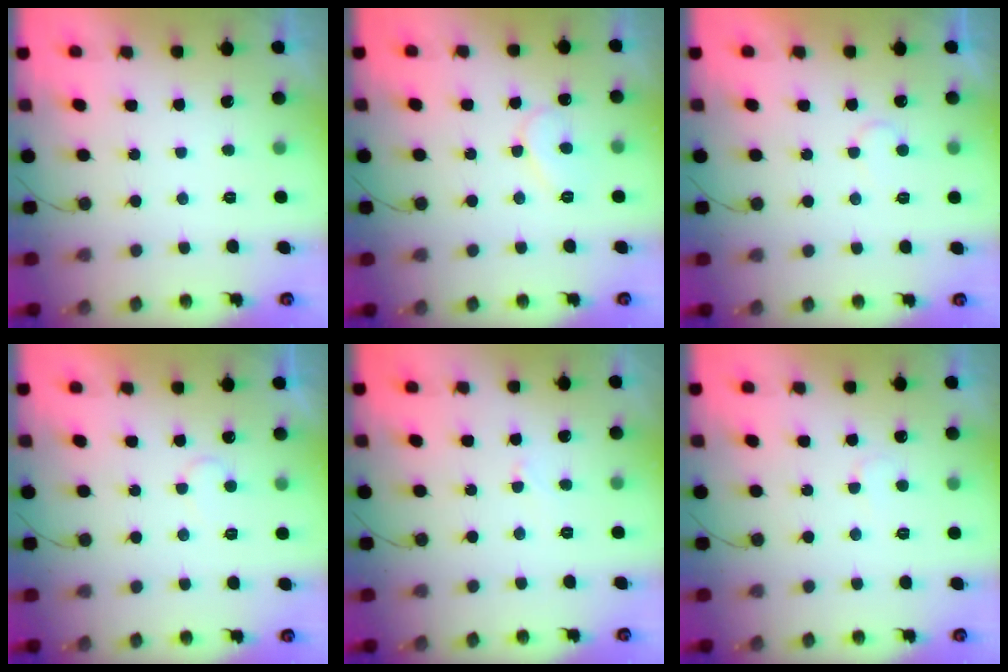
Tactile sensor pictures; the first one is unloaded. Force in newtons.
{"total": 7.5, "press": 7.4, "slide": 0.7}
{"total": 5.4, "press": 5.4, "slide": 0.4}
{"total": 5.4, "press": 5.4, "slide": 0.4}
{"total": 2.6, "press": 2.5, "slide": 0.2}
{"total": 2.7, "press": 2.7, "slide": 0.2}